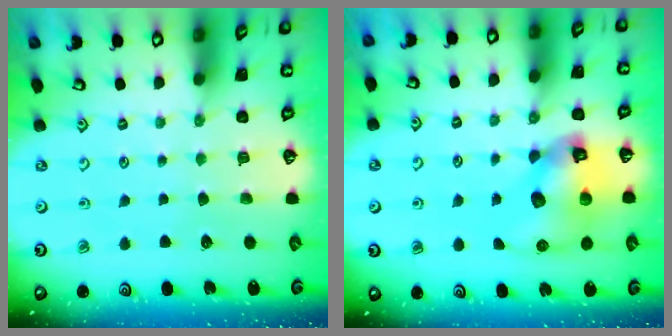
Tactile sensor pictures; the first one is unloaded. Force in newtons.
{"total": 12.5, "press": 12.4, "slide": 1.9}